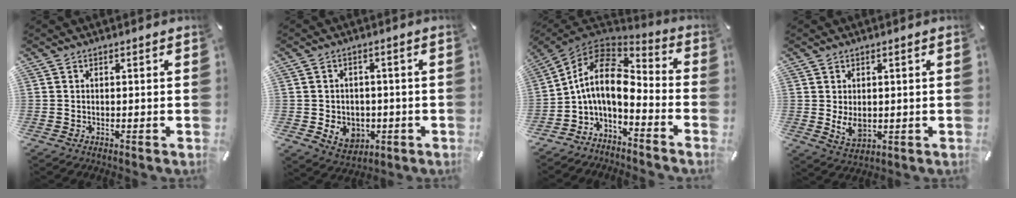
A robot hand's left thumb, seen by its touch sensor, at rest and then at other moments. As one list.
[{"total": 7.2, "force": [-1.6, 6.3, 3.0], "torque": [-0.043, 0.009, -0.026]}, {"total": 11.0, "force": [-0.5, 6.4, 8.9], "torque": [-0.194, -0.008, -0.014]}, {"total": 5.0, "force": [0.0, 3.6, 3.5], "torque": [-0.076, -0.005, 0.000]}]